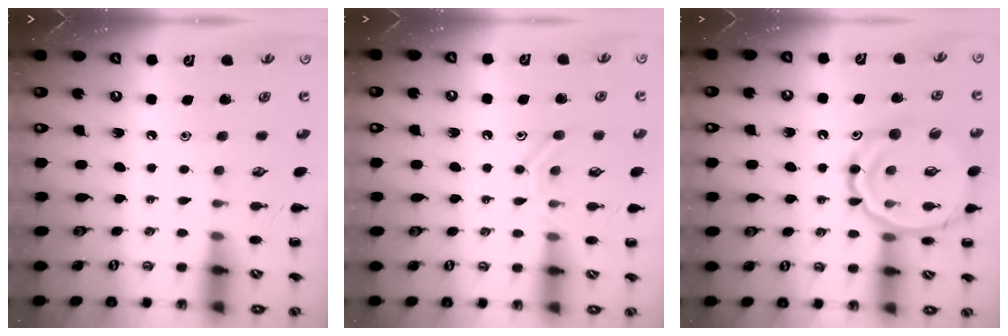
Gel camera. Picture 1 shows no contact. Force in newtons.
{"total": 9.8, "press": 9.8, "slide": 1.3}
{"total": 17.7, "press": 17.5, "slide": 2.1}